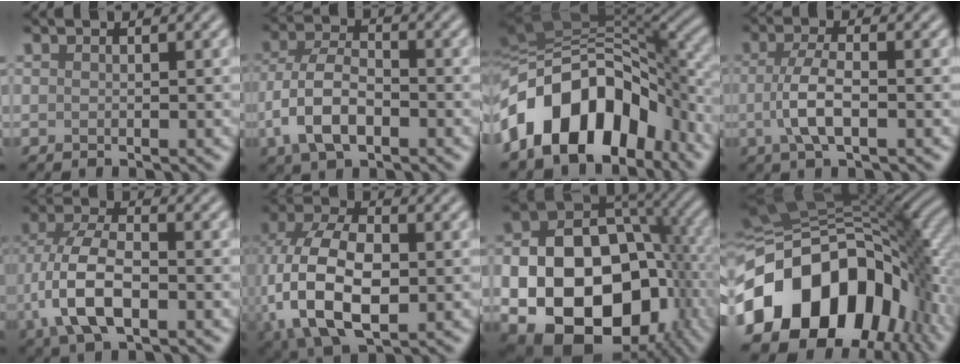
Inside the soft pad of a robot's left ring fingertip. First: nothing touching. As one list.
[{"total": 5.8, "force": [-2.1, 3.2, 4.4], "torque": [-0.090, 0.001, -0.048]}, {"total": 14.5, "force": [-5.3, 9.4, 9.6], "torque": [-0.156, 0.015, -0.106]}, {"total": 3.8, "force": [-0.6, 1.3, 3.5], "torque": [-0.074, 0.000, -0.017]}, {"total": 7.4, "force": [-2.1, 3.6, 6.1], "torque": [-0.132, 0.004, -0.047]}, {"total": 13.0, "force": [-1.7, 7.8, 10.2], "torque": [-0.228, -0.014, -0.030]}, {"total": 19.6, "force": [-4.8, 14.2, 12.7], "torque": [-0.197, -0.032, -0.066]}, {"total": 17.9, "force": [-5.2, 11.9, 12.3], "torque": [-0.221, 0.002, -0.101]}]